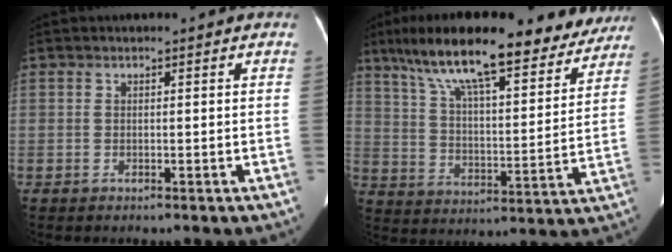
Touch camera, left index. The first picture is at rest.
{"total": 23.7, "force": [18.4, 5.5, 14.0], "torque": [-0.218, 0.025, 0.271]}